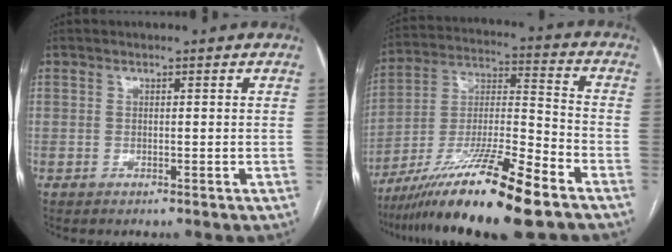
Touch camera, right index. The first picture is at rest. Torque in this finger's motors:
{"motor_torque": [1.14, -0.99, 1.05, 0.21]}